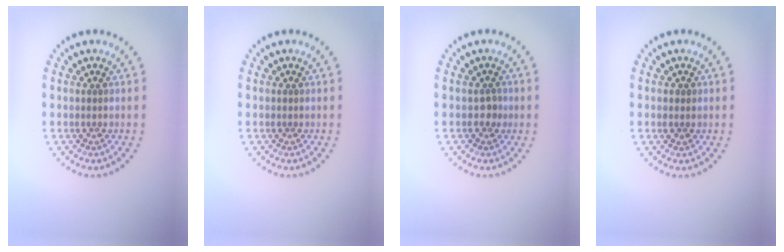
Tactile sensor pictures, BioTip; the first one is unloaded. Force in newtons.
{"total": 0.0}
{"total": 0.9, "press": 0.9, "slide": 0.3}
{"total": 0.8, "press": 0.8, "slide": 0.0}